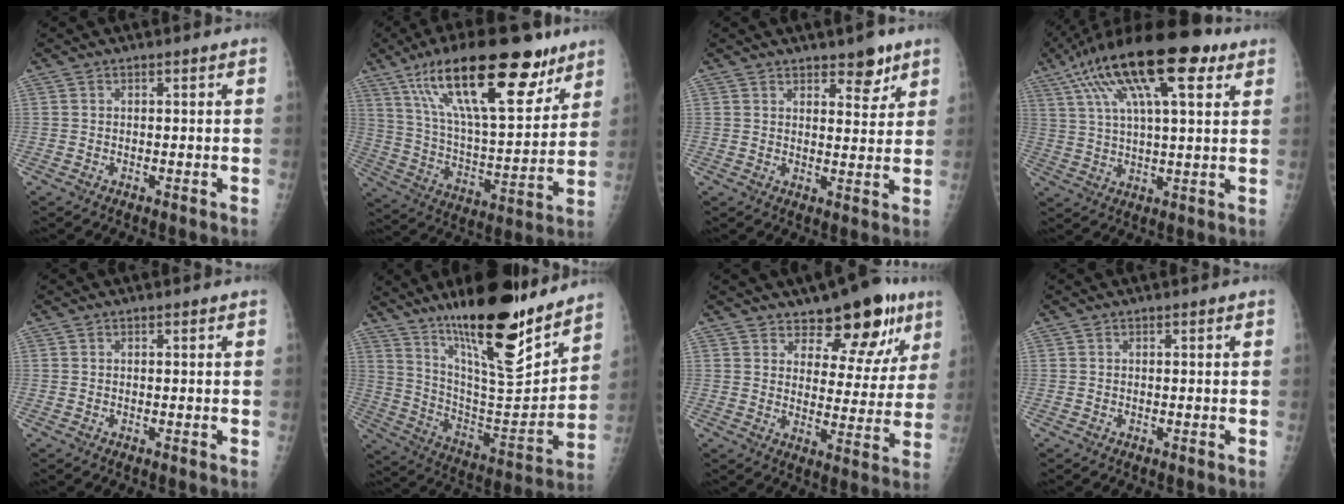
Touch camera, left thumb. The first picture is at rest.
{"total": 26.2, "force": [15.5, 9.1, 19.1], "torque": [-0.283, -0.043, 0.264]}
{"total": 5.2, "force": [3.7, 2.3, 2.9], "torque": [-0.014, -0.025, 0.052]}
{"total": 21.1, "force": [10.3, 7.1, 17.0], "torque": [-0.292, 0.005, 0.170]}
{"total": 0.0}
{"total": 24.4, "force": [17.4, 6.0, 15.9], "torque": [-0.222, -0.101, 0.291]}
{"total": 13.4, "force": [9.0, 6.5, 7.5], "torque": [-0.039, -0.052, 0.128]}
{"total": 0.0}